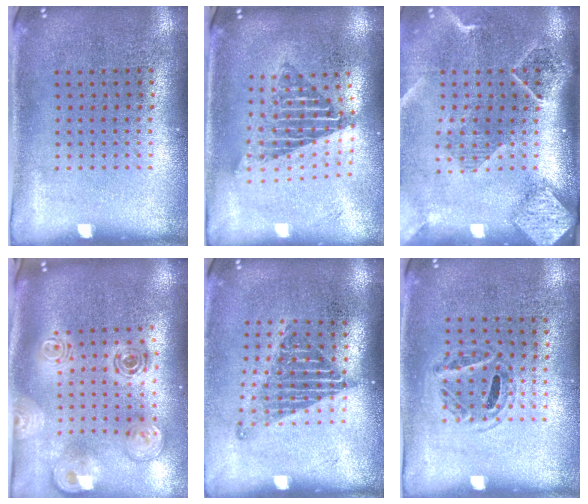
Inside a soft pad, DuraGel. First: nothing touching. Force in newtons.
{"total": 1.7, "press": 1.4, "slide": 1.0}
{"total": 2.6, "press": 2.0, "slide": 1.6}
{"total": 2.1, "press": 1.7, "slide": 1.2}
{"total": 1.2, "press": 1.0, "slide": 0.7}
{"total": 1.0, "press": 0.7, "slide": 0.6}